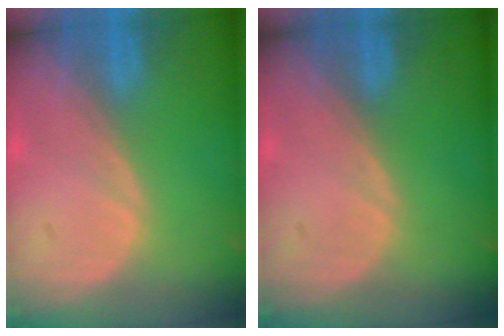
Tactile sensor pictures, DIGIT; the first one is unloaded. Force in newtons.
{"total": 0.0}